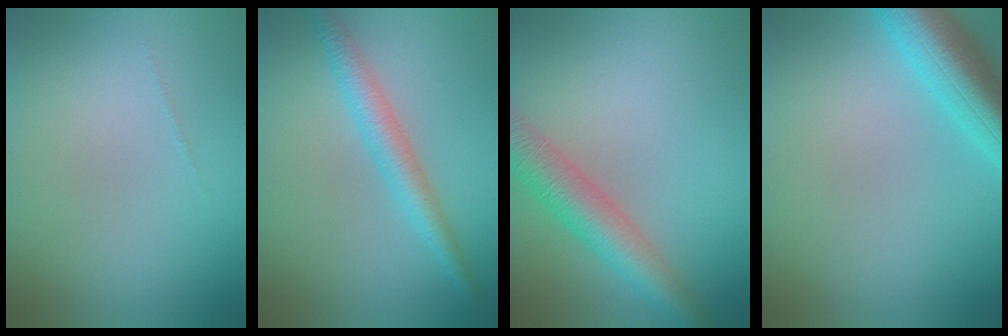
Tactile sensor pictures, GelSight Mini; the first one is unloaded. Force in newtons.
{"total": 3.2, "press": 3.2, "slide": 0.2}
{"total": 5.4, "press": 5.4, "slide": 0.3}
{"total": 6.6, "press": 6.5, "slide": 0.5}